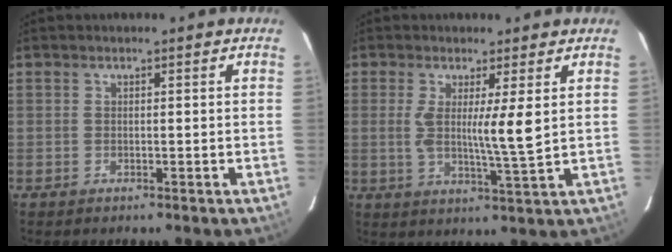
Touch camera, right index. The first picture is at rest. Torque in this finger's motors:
{"motor_torque": [0.27, 0.27, 0.12, 0.11]}